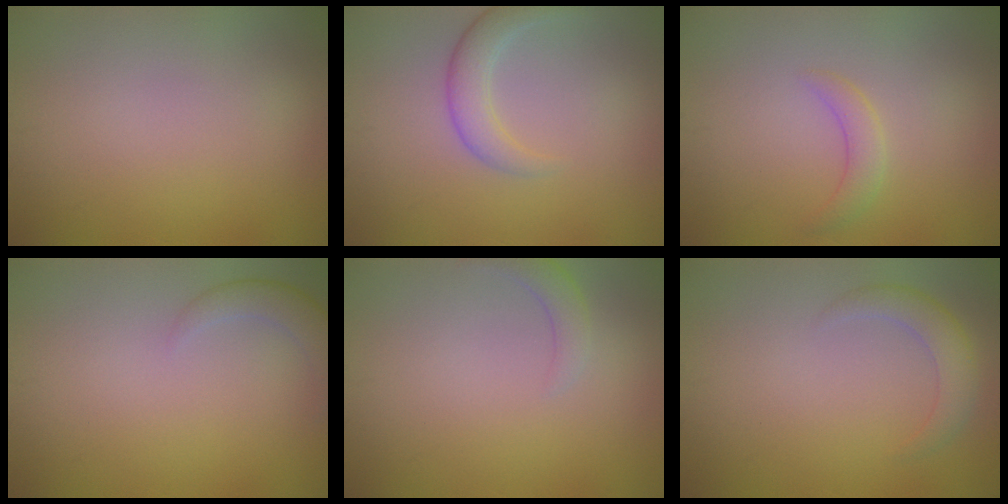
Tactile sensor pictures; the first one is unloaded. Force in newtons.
{"total": 2.7, "press": 2.7, "slide": 0.2}
{"total": 1.6, "press": 1.6, "slide": 0.1}
{"total": 2.0, "press": 2.0, "slide": 0.1}
{"total": 1.6, "press": 1.6, "slide": 0.3}
{"total": 2.4, "press": 2.4, "slide": 0.1}